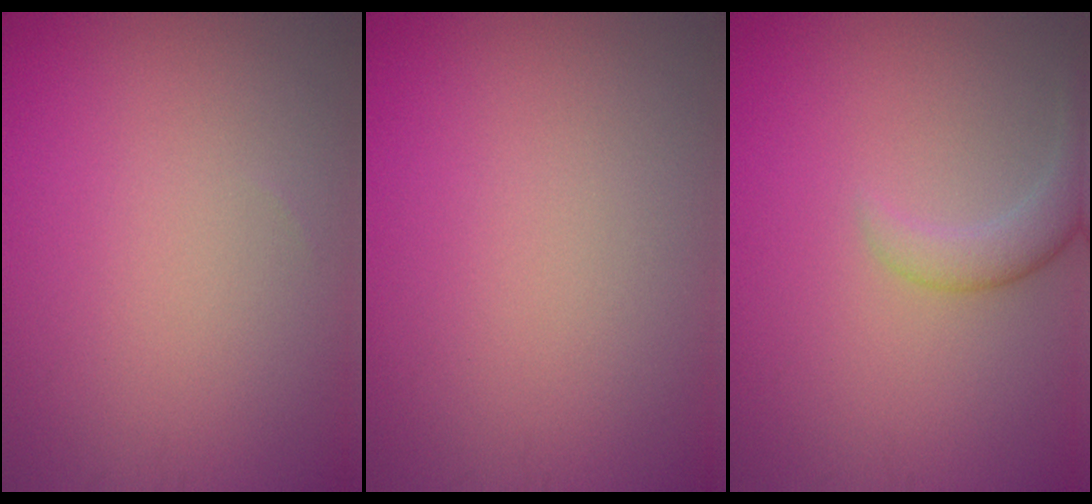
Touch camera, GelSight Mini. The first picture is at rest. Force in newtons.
{"total": 0.0}
{"total": 2.6, "press": 2.6, "slide": 0.3}